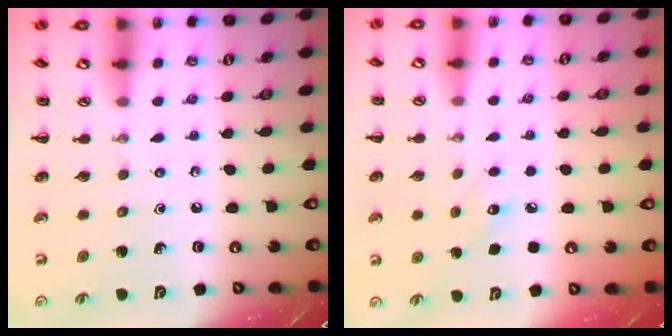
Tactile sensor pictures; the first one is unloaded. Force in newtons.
{"total": 6.1, "press": 6.0, "slide": 1.4}